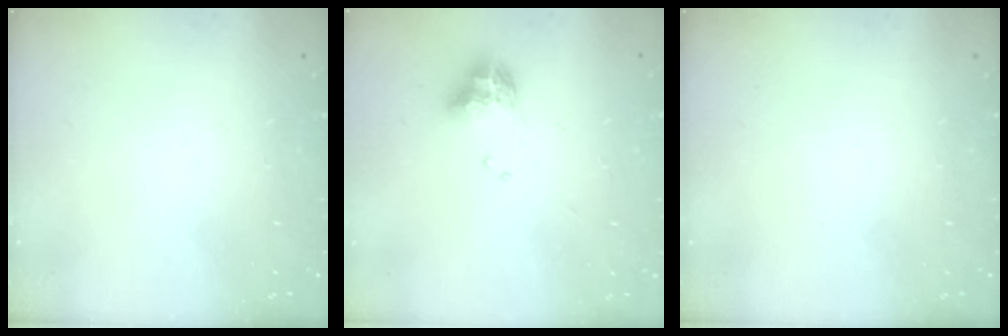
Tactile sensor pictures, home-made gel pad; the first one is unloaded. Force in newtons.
{"total": 8.8, "press": 8.7, "slide": 1.1}
{"total": 0.0}